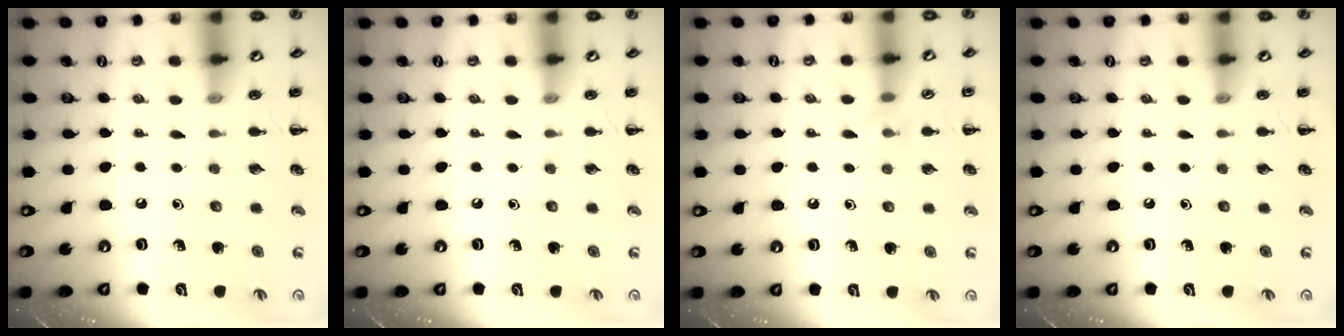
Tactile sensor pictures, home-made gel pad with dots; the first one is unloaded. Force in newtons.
{"total": 0.0}
{"total": 4.5, "press": 4.4, "slide": 1.1}
{"total": 0.0}